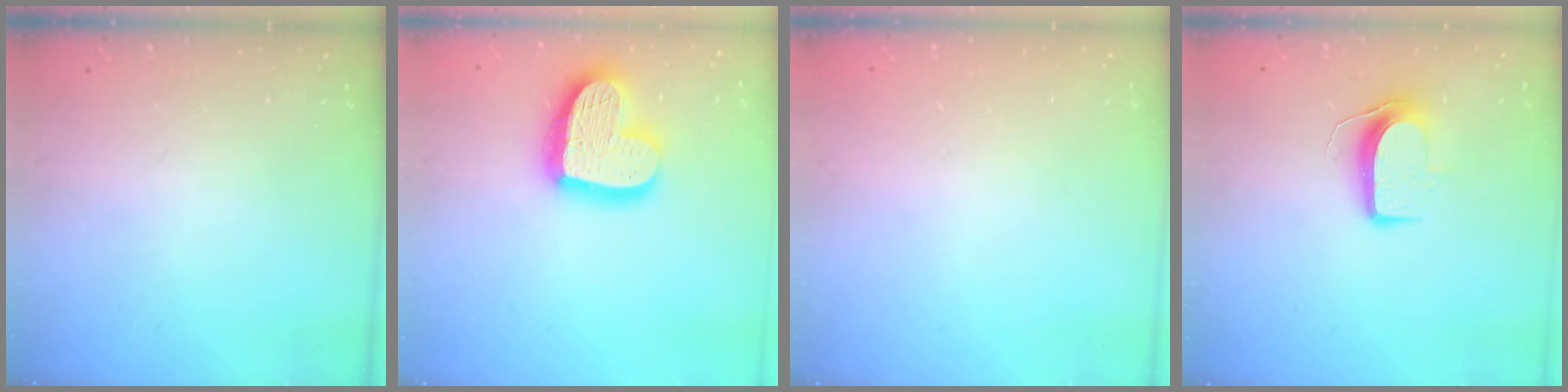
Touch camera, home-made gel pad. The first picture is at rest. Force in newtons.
{"total": 19.9, "press": 19.9, "slide": 1.6}
{"total": 0.0}
{"total": 8.9, "press": 8.9, "slide": 0.7}